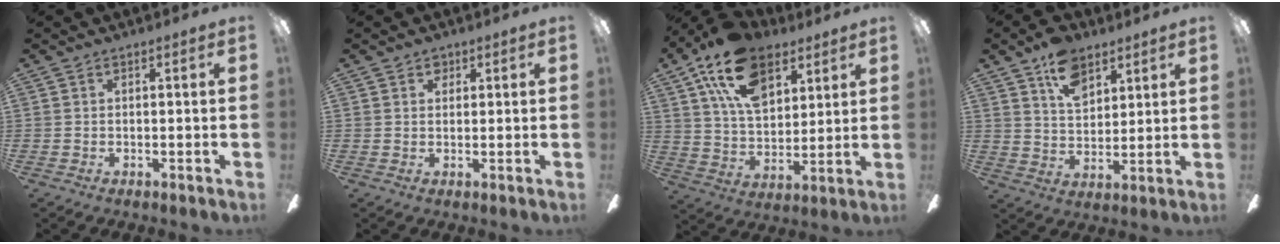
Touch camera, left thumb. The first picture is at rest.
{"total": 2.0, "force": [1.2, 1.4, 0.7], "torque": [0.001, -0.003, 0.019]}
{"total": 18.7, "force": [10.8, 10.7, 10.9], "torque": [-0.202, -0.027, 0.199]}
{"total": 10.8, "force": [6.8, 6.5, 5.3], "torque": [-0.085, -0.022, 0.123]}